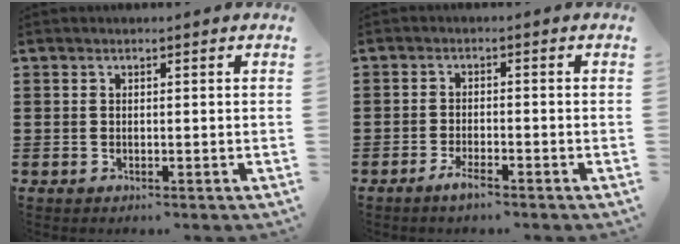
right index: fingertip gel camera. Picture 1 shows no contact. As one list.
[{"total": 2.3, "force": [-1.8, 0.4, 1.4], "torque": [-0.031, -0.001, -0.035]}]